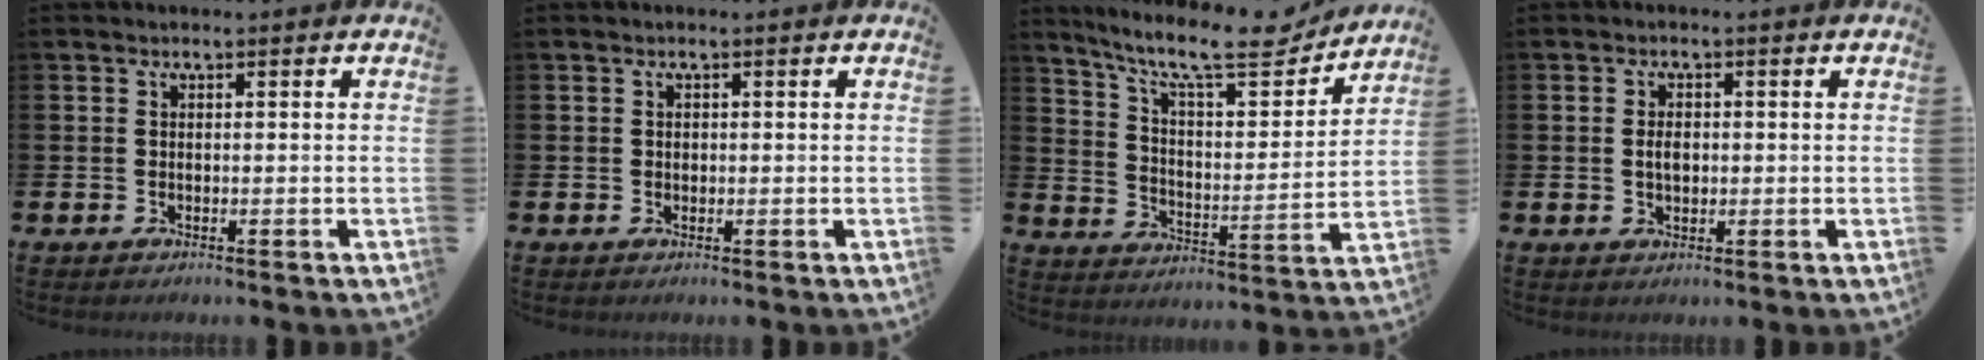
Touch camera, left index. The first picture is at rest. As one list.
[{"total": 0.6, "force": [0.1, 0.5, 0.2], "torque": [0.003, 0.002, -0.001]}, {"total": 12.0, "force": [10.0, 3.0, 5.9], "torque": [-0.125, -0.068, 0.165]}, {"total": 2.2, "force": [0.1, 1.4, 1.7], "torque": [-0.018, 0.001, -0.003]}]